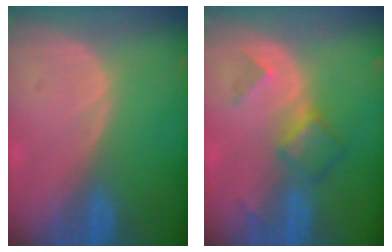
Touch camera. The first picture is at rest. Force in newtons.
{"total": 4.8, "press": 4.6, "slide": 1.4}